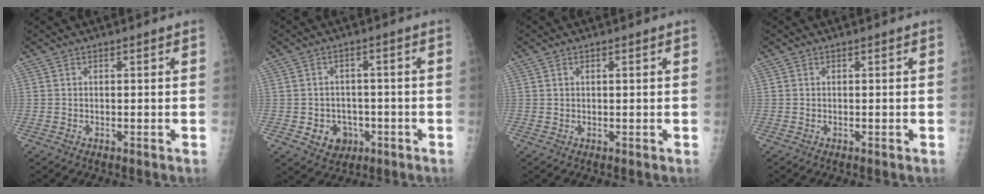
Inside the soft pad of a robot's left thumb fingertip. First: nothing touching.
{"total": 6.1, "force": [-2.1, 5.2, 2.4], "torque": [-0.008, 0.015, -0.024]}
{"total": 0.6, "force": [0.3, 0.3, 0.5], "torque": [-0.008, 0.001, 0.006]}
{"total": 0.0}